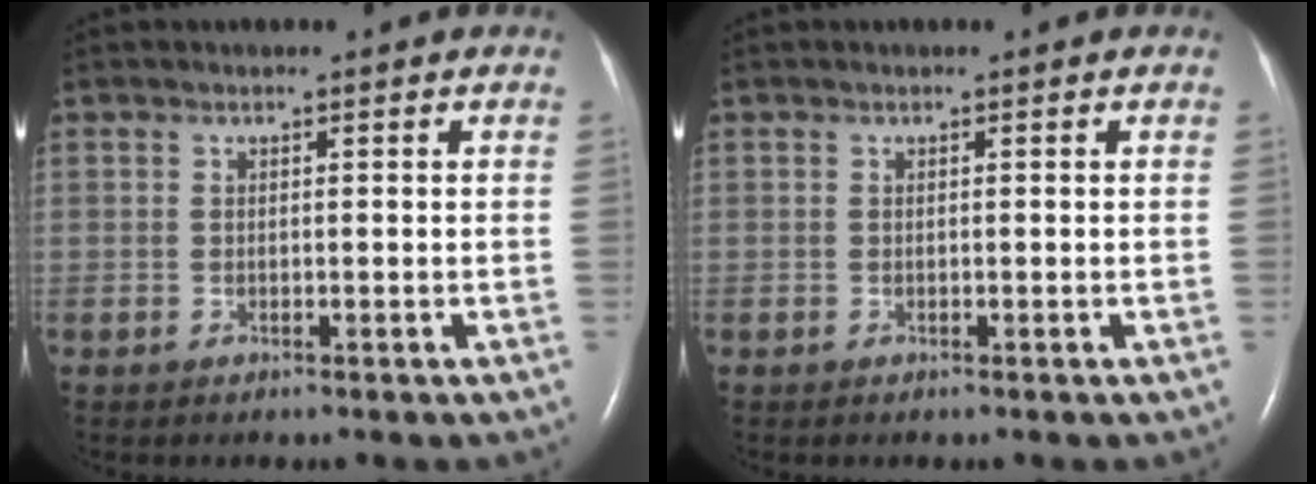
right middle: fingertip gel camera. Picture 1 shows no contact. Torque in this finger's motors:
{"motor_torque": [0.03, -0.08, 0.00, 0.00]}